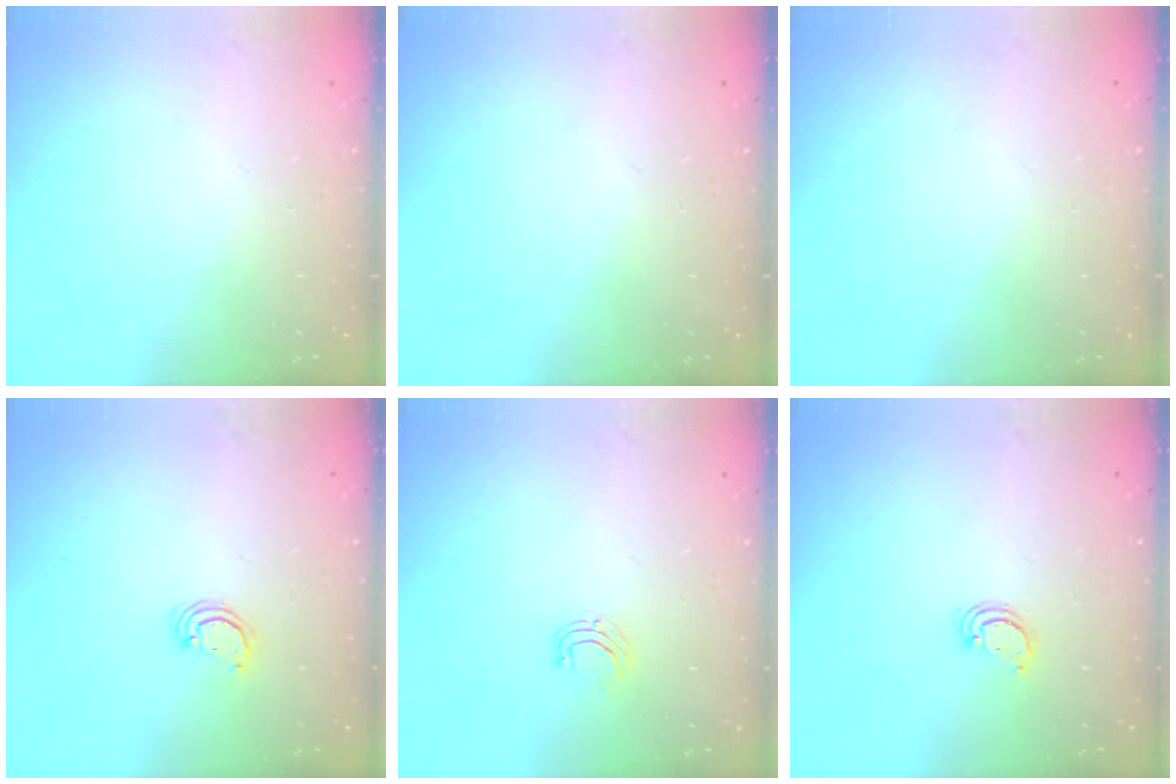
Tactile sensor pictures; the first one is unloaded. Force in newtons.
{"total": 0.0}
{"total": 0.0}
{"total": 2.6, "press": 2.6, "slide": 0.2}
{"total": 4.1, "press": 4.1, "slide": 0.3}
{"total": 2.6, "press": 2.6, "slide": 0.2}